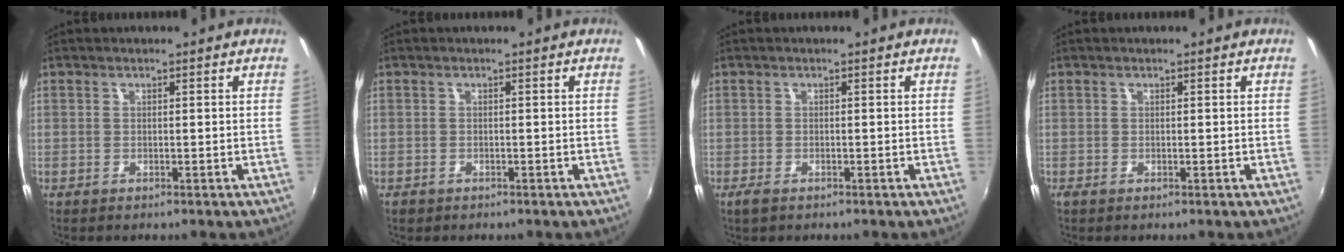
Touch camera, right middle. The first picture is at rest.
{"total": 1.2, "force": [-0.9, 0.8, 0.3], "torque": [-0.011, -0.002, -0.014]}
{"total": 1.9, "force": [-1.4, 0.8, 1.0], "torque": [-0.022, -0.006, -0.025]}
{"total": 0.0}